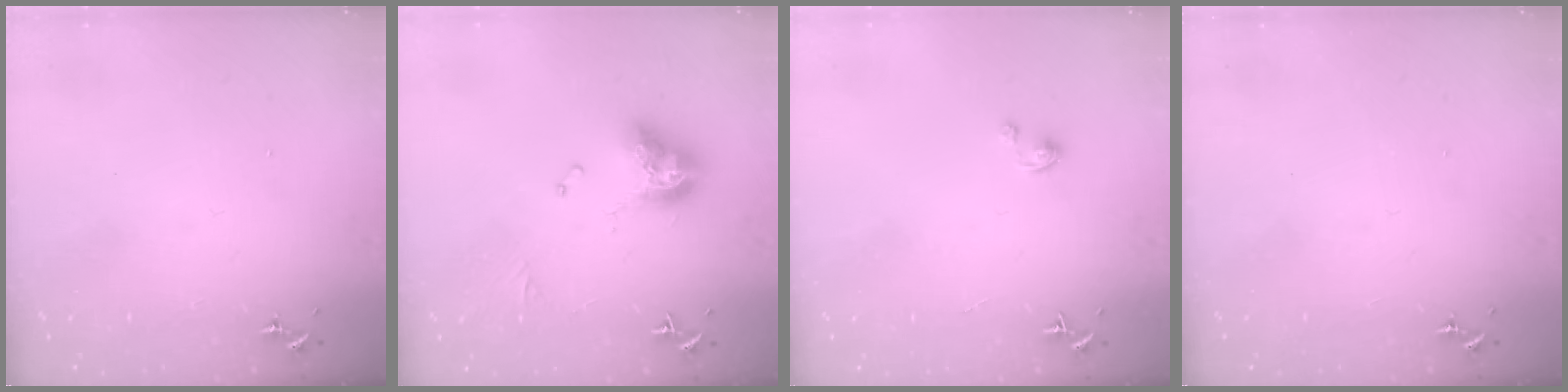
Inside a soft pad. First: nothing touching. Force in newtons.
{"total": 11.9, "press": 11.9, "slide": 1.3}
{"total": 2.4, "press": 2.4, "slide": 0.3}
{"total": 0.0}